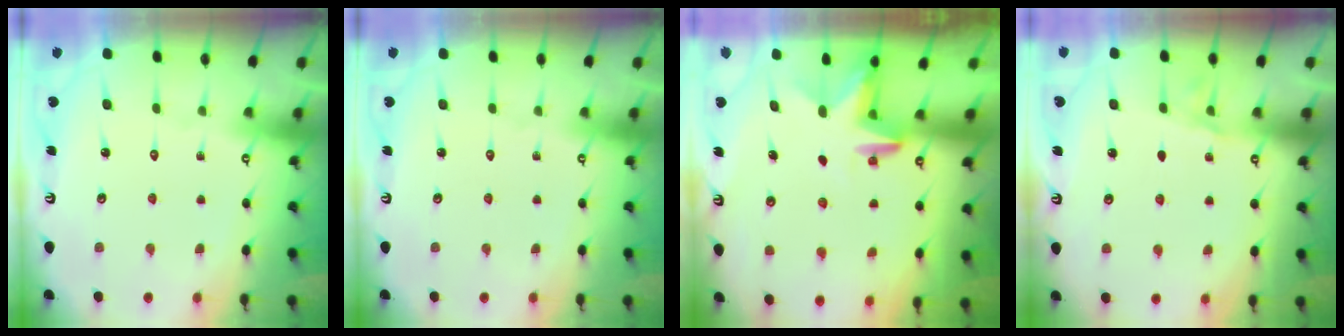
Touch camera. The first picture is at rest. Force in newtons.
{"total": 0.0}
{"total": 3.3, "press": 3.3, "slide": 0.2}
{"total": 3.5, "press": 3.4, "slide": 0.5}